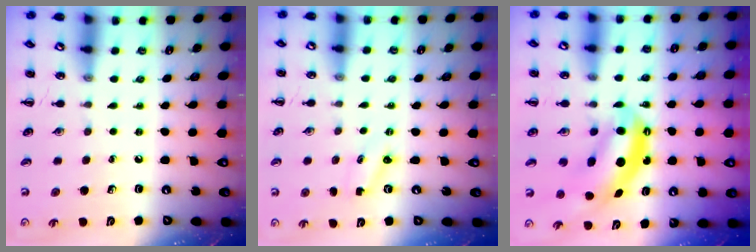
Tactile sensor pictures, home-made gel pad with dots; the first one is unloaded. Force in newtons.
{"total": 1.8, "press": 1.7, "slide": 0.5}
{"total": 7.0, "press": 6.8, "slide": 1.7}